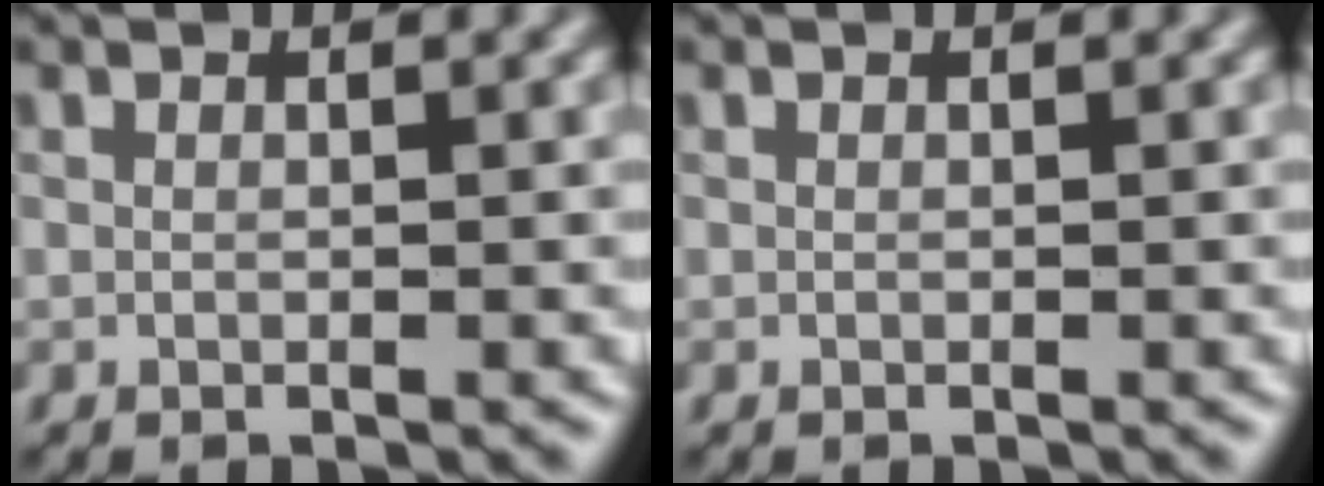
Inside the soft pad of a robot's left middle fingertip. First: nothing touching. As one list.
[{"total": 0.0}]